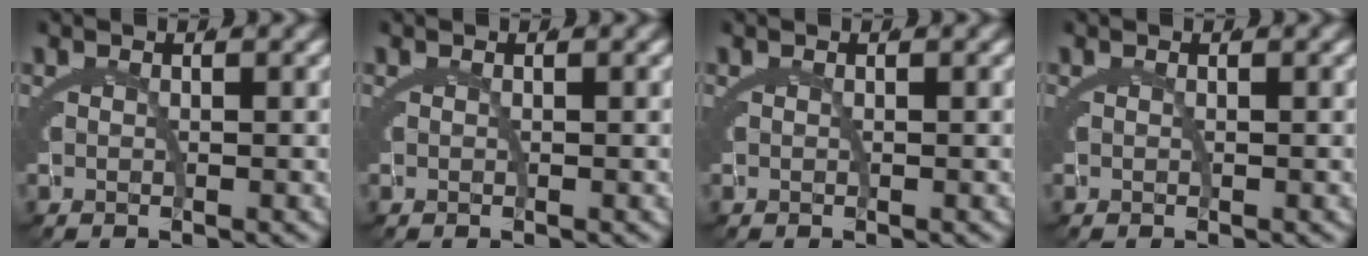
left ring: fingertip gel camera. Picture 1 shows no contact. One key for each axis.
{"total": 0.0}
{"total": 0.0}
{"total": 0.0}